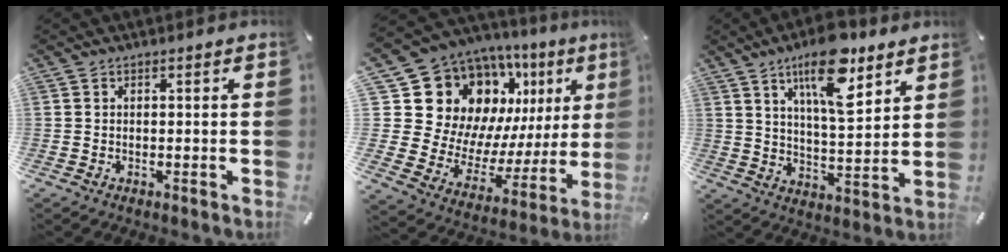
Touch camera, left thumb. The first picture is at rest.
{"total": 19.2, "force": [11.2, 13.6, 7.5], "torque": [-0.112, -0.109, 0.232]}
{"total": 15.2, "force": [9.4, 5.6, 10.6], "torque": [-0.177, -0.038, 0.157]}